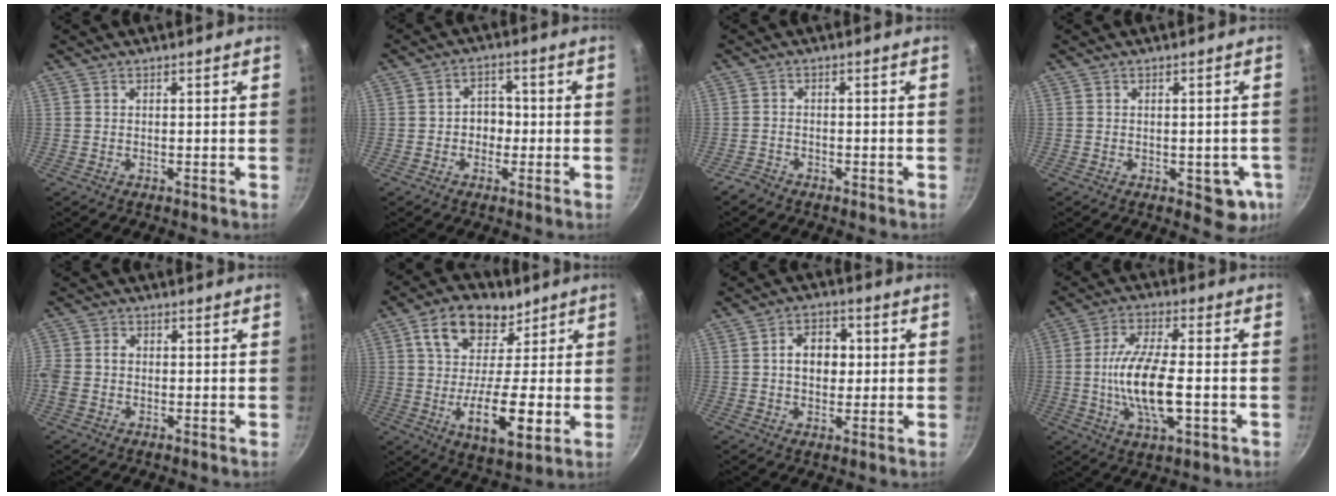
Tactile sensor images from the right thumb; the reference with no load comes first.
{"total": 4.4, "force": [-0.8, 3.7, 2.3], "torque": [0.002, 0.014, -0.015]}
{"total": 2.0, "force": [-1.8, 0.9, 0.2], "torque": [-0.007, 0.020, -0.032]}
{"total": 6.4, "force": [-1.7, 3.5, 5.1], "torque": [-0.031, 0.002, -0.018]}
{"total": 5.0, "force": [-0.8, 4.0, 2.9], "torque": [-0.066, 0.007, -0.027]}
{"total": 17.3, "force": [3.3, 11.2, 12.8], "torque": [-0.171, -0.015, 0.049]}
{"total": 7.3, "force": [0.6, 5.4, 4.8], "torque": [-0.044, 0.010, 0.004]}
{"total": 13.2, "force": [-2.2, 4.8, 12.0], "torque": [-0.230, 0.016, -0.051]}